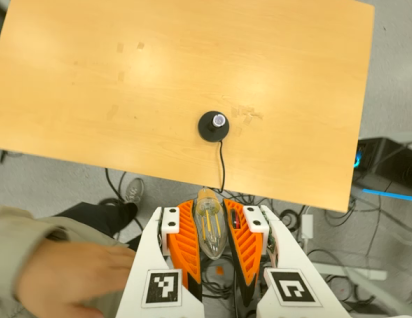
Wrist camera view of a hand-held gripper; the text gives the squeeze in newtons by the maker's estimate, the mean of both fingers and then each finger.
{"total": 21.5, "left": 23.9, "right": 19.0}